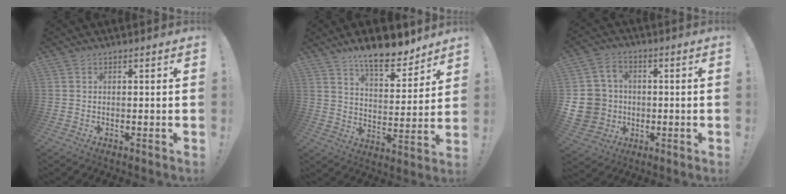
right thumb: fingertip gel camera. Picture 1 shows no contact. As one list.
[{"total": 12.8, "force": [10.4, 4.1, 6.3], "torque": [-0.096, -0.069, 0.182]}, {"total": 11.9, "force": [-2.1, 11.0, 4.1], "torque": [-0.086, 0.021, -0.032]}]